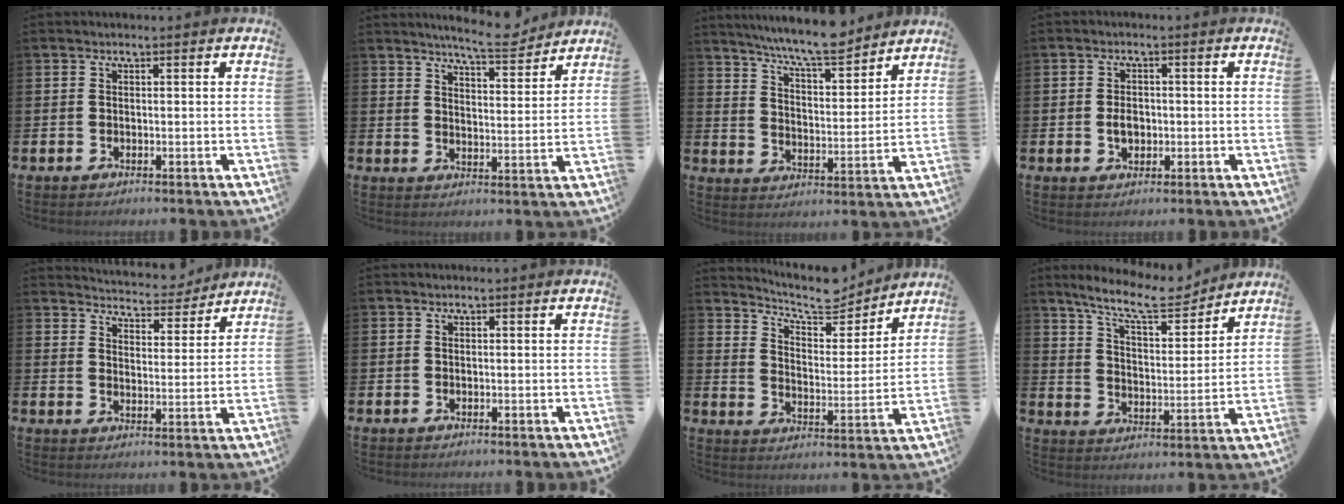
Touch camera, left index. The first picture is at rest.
{"total": 7.3, "force": [7.0, 0.4, 1.8], "torque": [-0.036, -0.041, 0.123]}
{"total": 8.9, "force": [8.4, 0.6, 2.9], "torque": [-0.071, -0.054, 0.148]}
{"total": 2.6, "force": [-0.2, 1.9, 1.8], "torque": [-0.019, 0.000, -0.009]}
{"total": 5.3, "force": [5.3, 0.7, 0.2], "torque": [-0.012, -0.042, 0.090]}
{"total": 0.0}
{"total": 8.2, "force": [7.7, 2.1, 2.1], "torque": [-0.056, -0.057, 0.133]}
{"total": 10.7, "force": [9.5, 2.1, 4.4], "torque": [-0.107, -0.051, 0.167]}